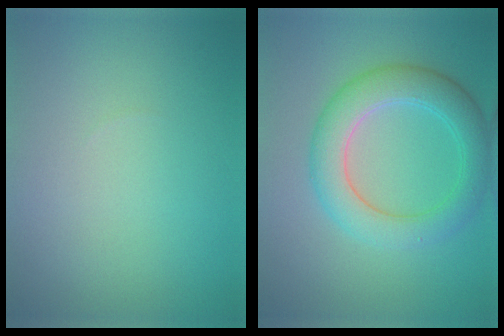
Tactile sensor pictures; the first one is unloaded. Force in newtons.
{"total": 5.3, "press": 5.3, "slide": 0.2}